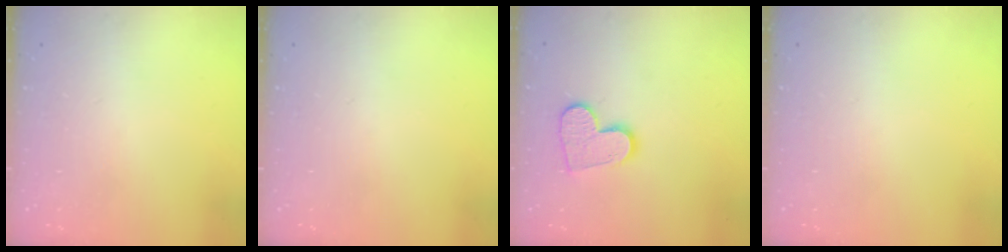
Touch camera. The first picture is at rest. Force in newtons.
{"total": 0.0}
{"total": 11.2, "press": 11.2, "slide": 0.9}
{"total": 0.0}